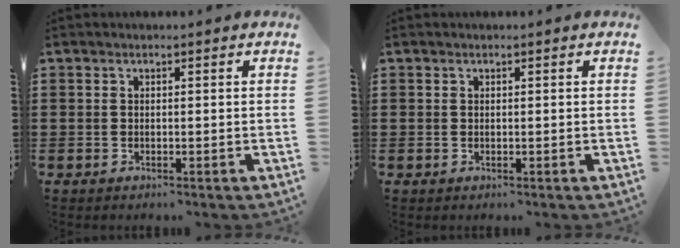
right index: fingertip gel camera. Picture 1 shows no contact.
{"total": 0.0}